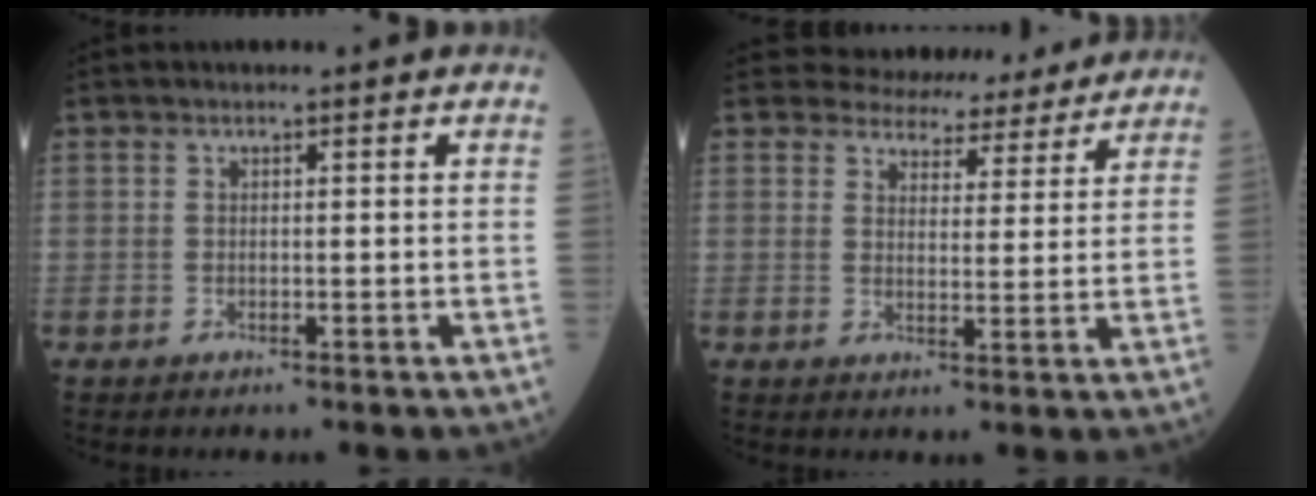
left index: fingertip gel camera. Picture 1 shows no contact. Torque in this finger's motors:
{"motor_torque": [1.06, -1.08, 0.41, 0.07]}